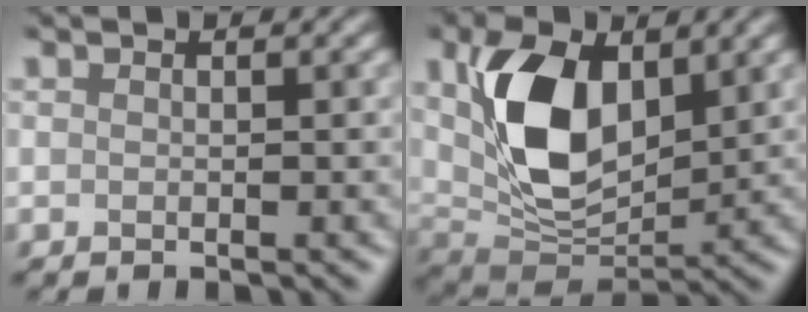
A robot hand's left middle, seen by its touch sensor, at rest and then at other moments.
{"total": 7.9, "force": [2.4, 4.6, 5.9], "torque": [-0.149, -0.003, 0.057]}